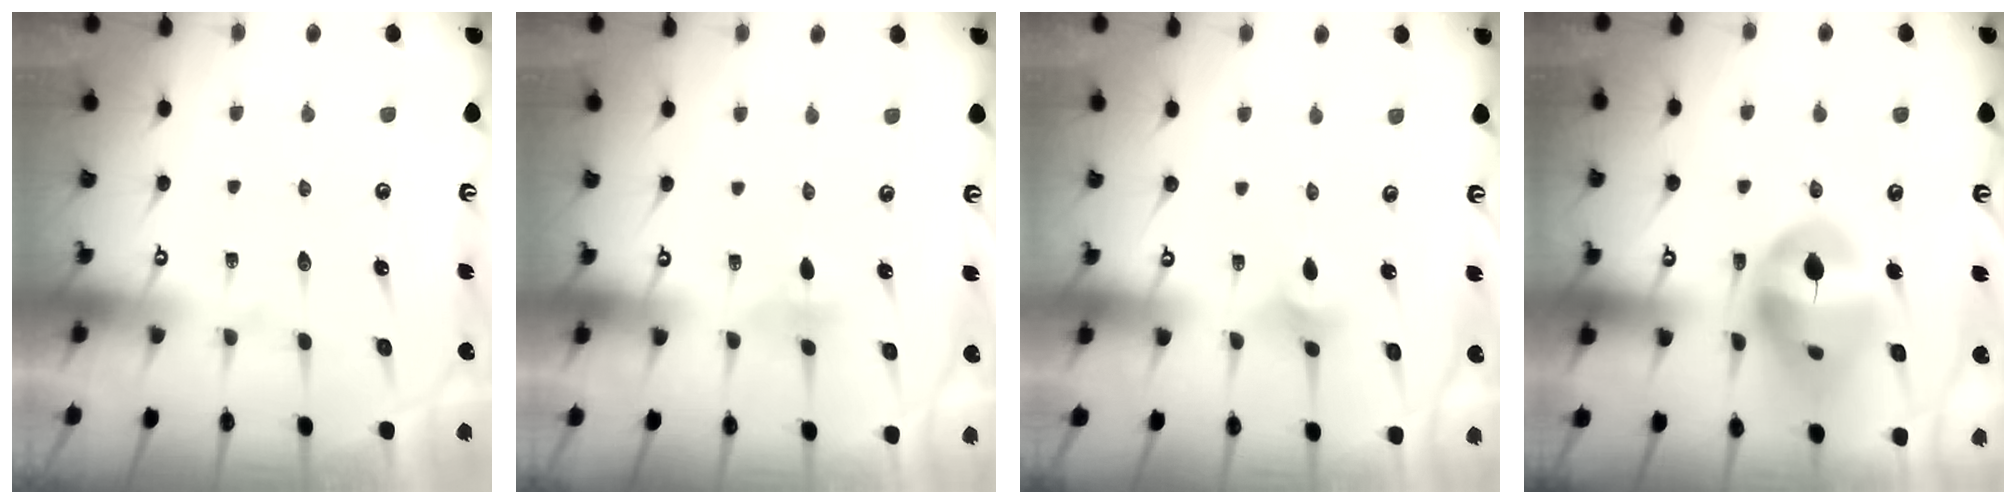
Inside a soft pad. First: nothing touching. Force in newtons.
{"total": 2.4, "press": 2.3, "slide": 0.7}
{"total": 2.7, "press": 2.6, "slide": 0.7}
{"total": 16.3, "press": 16.2, "slide": 2.3}